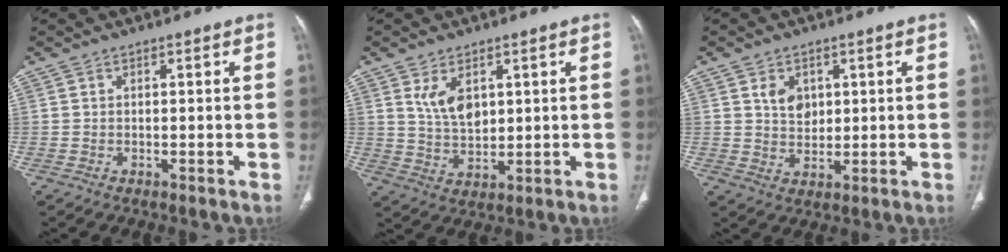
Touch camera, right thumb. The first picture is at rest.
{"total": 6.5, "force": [2.4, 3.8, 4.6], "torque": [-0.073, -0.018, 0.056]}
{"total": 4.9, "force": [1.6, 3.7, 2.8], "torque": [-0.028, -0.012, 0.034]}